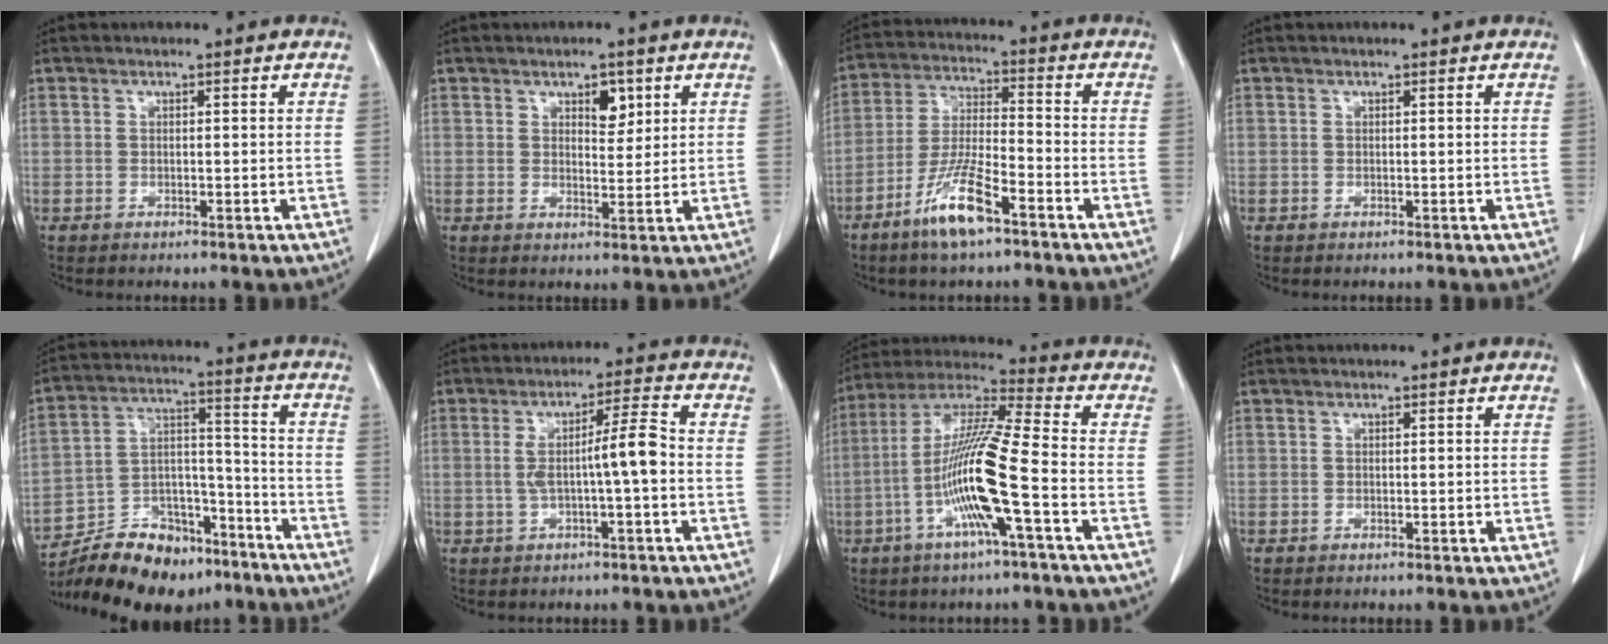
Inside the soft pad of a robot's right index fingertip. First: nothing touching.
{"total": 3.6, "force": [1.9, 1.7, 2.5], "torque": [-0.035, -0.002, 0.030]}
{"total": 9.9, "force": [-6.1, 1.4, 7.7], "torque": [-0.158, -0.015, -0.116]}
{"total": 0.0}
{"total": 16.4, "force": [-13.7, 6.6, 5.9], "torque": [-0.101, 0.039, -0.226]}
{"total": 6.5, "force": [-0.7, 0.0, 6.5], "torque": [-0.115, 0.017, -0.008]}
{"total": 14.6, "force": [-4.3, -0.3, 13.9], "torque": [-0.282, 0.000, -0.091]}
{"total": 0.0}